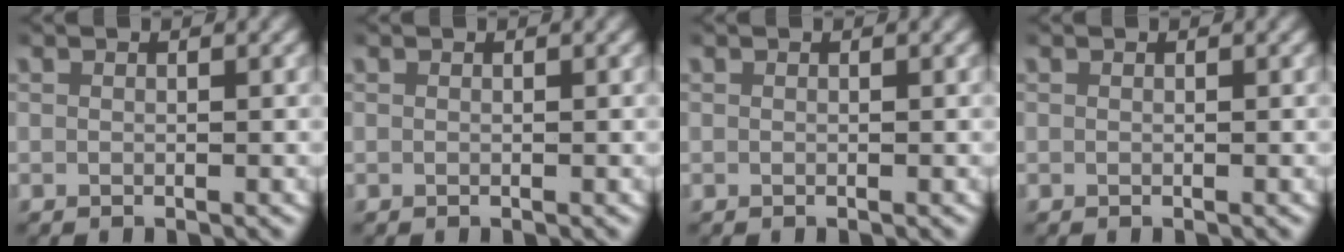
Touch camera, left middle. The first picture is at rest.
{"total": 0.0}
{"total": 0.0}
{"total": 0.0}